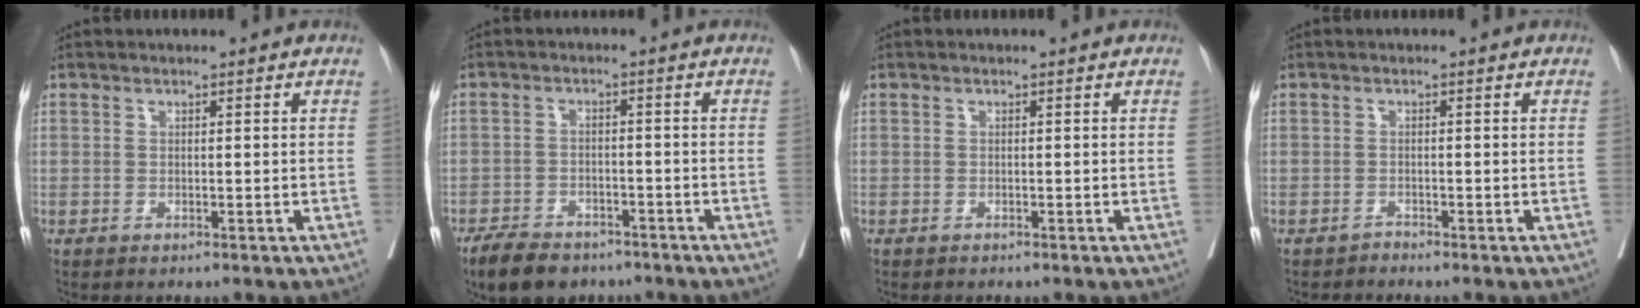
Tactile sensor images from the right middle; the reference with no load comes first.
{"total": 8.4, "force": [-6.7, 3.7, 3.7], "torque": [-0.063, -0.007, -0.105]}
{"total": 0.5, "force": [-0.5, 0.0, 0.2], "torque": [-0.002, -0.002, -0.008]}
{"total": 0.8, "force": [-0.7, -0.3, -0.1], "torque": [-0.003, -0.004, -0.013]}